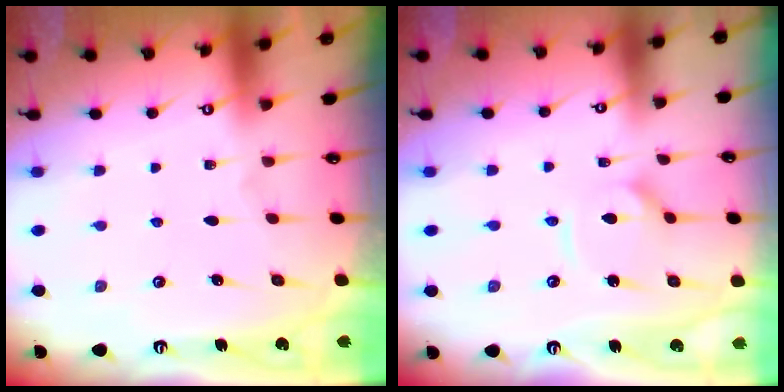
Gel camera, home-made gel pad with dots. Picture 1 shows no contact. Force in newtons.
{"total": 6.6, "press": 6.6, "slide": 0.5}